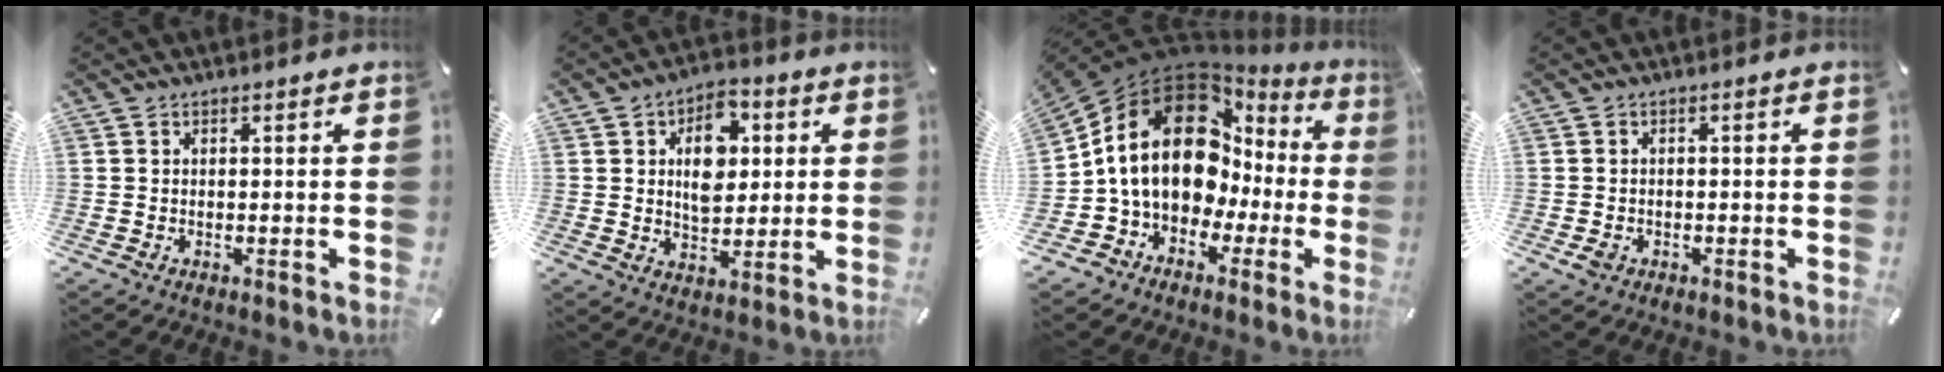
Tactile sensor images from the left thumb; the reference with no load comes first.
{"total": 11.0, "force": [2.7, 7.9, 7.2], "torque": [-0.095, 0.000, 0.043]}
{"total": 20.8, "force": [4.3, 15.2, 13.5], "torque": [-0.255, -0.030, 0.077]}
{"total": 1.9, "force": [-0.9, 1.3, 1.0], "torque": [-0.019, 0.003, -0.016]}